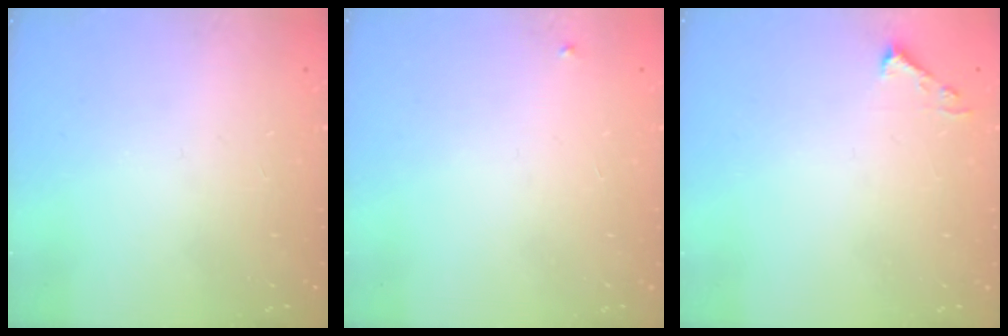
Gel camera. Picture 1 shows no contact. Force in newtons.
{"total": 2.7, "press": 2.7, "slide": 0.2}
{"total": 3.7, "press": 3.7, "slide": 0.5}